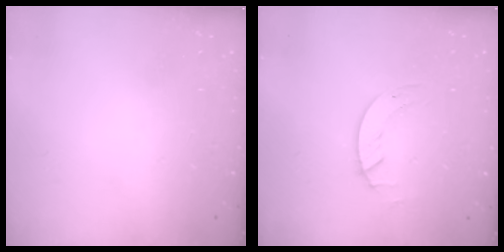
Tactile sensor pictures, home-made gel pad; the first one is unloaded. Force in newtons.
{"total": 2.0, "press": 2.0, "slide": 0.2}